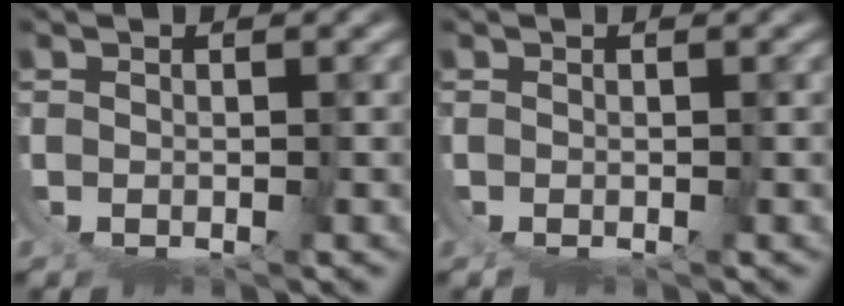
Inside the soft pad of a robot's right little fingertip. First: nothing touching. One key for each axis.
{"total": 0.8, "fx": -0.4, "fy": -0.7, "fz": 0.0, "tx": 0.006, "ty": -0.003, "tz": -0.005}